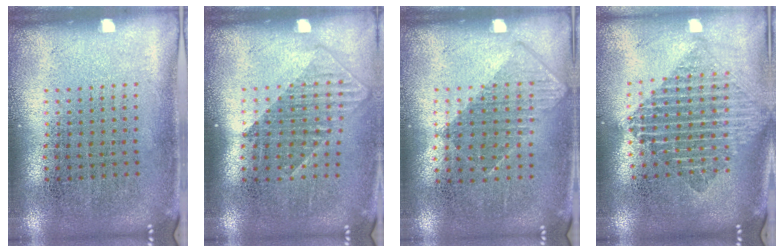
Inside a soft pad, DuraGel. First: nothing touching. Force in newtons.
{"total": 1.3, "press": 0.9, "slide": 0.9}
{"total": 0.9, "press": 0.7, "slide": 0.4}
{"total": 1.9, "press": 1.6, "slide": 1.0}